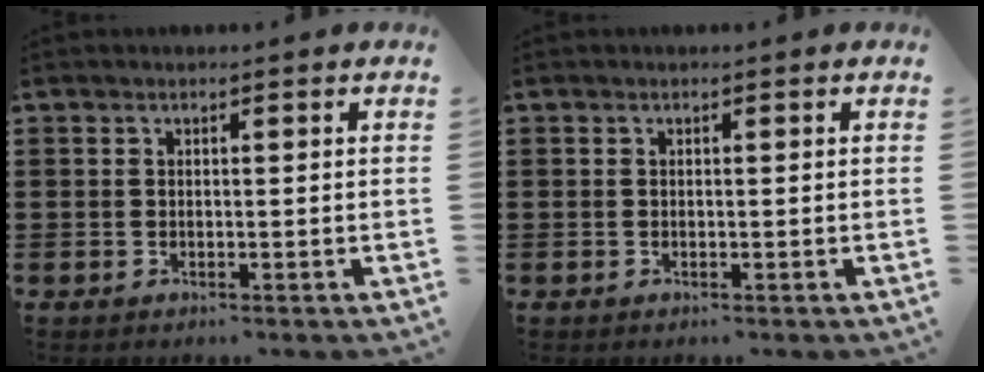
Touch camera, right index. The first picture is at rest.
{"total": 0.0}